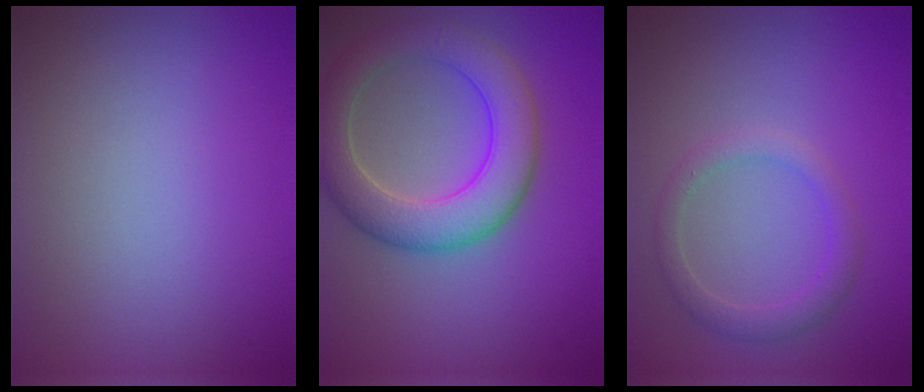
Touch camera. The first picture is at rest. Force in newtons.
{"total": 6.8, "press": 6.7, "slide": 0.3}
{"total": 2.2, "press": 2.2, "slide": 0.1}